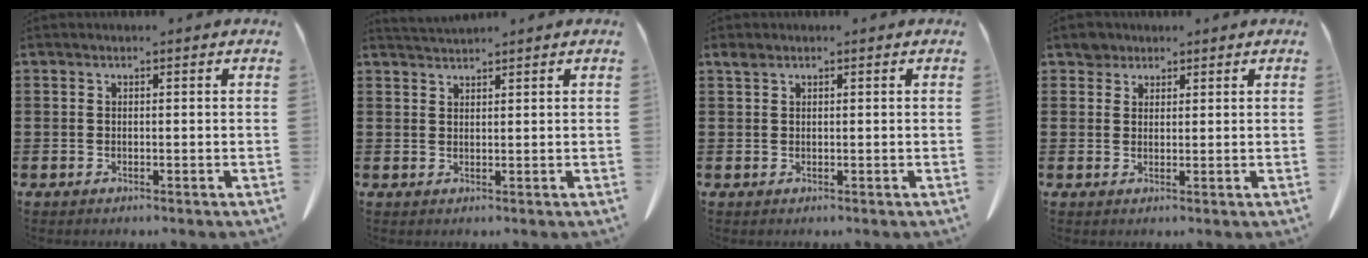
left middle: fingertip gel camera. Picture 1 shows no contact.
{"total": 1.8, "force": [1.8, 0.0, 0.1], "torque": [-0.007, -0.002, 0.035]}
{"total": 1.0, "force": [0.7, 0.5, 0.5], "torque": [-0.015, 0.002, 0.014]}
{"total": 2.4, "force": [1.9, 1.3, 0.2], "torque": [-0.011, 0.005, 0.039]}